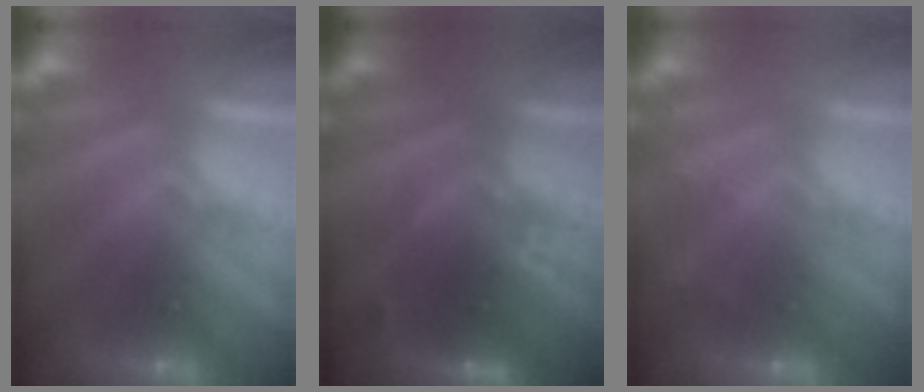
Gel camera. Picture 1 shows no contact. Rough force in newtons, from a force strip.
{"total": 3.5}
{"total": 2.2}